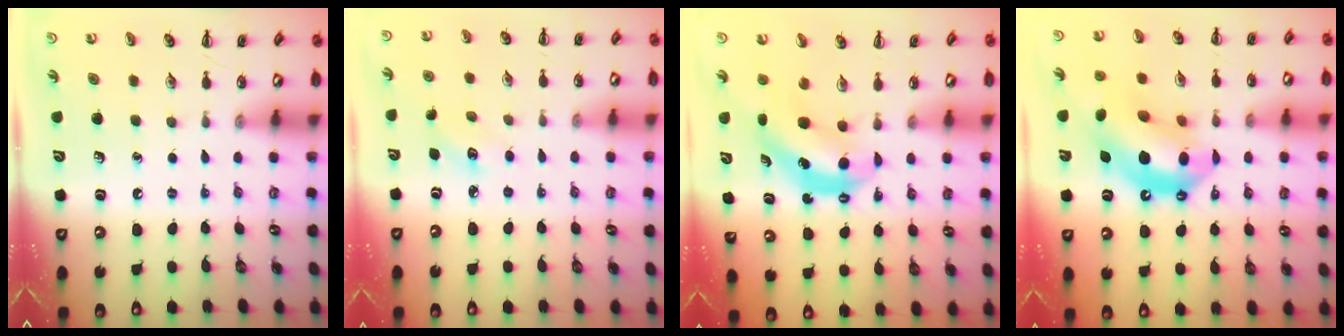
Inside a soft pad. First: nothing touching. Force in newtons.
{"total": 3.4, "press": 3.3, "slide": 0.8}
{"total": 6.3, "press": 6.2, "slide": 0.6}
{"total": 16.0, "press": 15.4, "slide": 4.5}